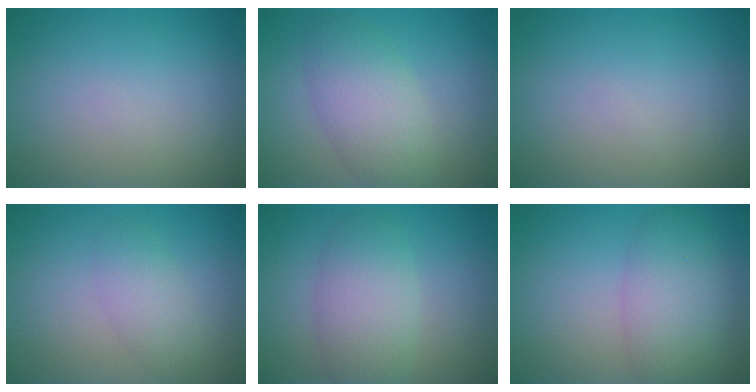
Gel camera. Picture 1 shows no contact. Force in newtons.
{"total": 4.6, "press": 4.6, "slide": 0.2}
{"total": 0.0}
{"total": 2.2, "press": 2.2, "slide": 0.1}
{"total": 4.3, "press": 4.3, "slide": 0.2}
{"total": 5.0, "press": 5.0, "slide": 0.3}